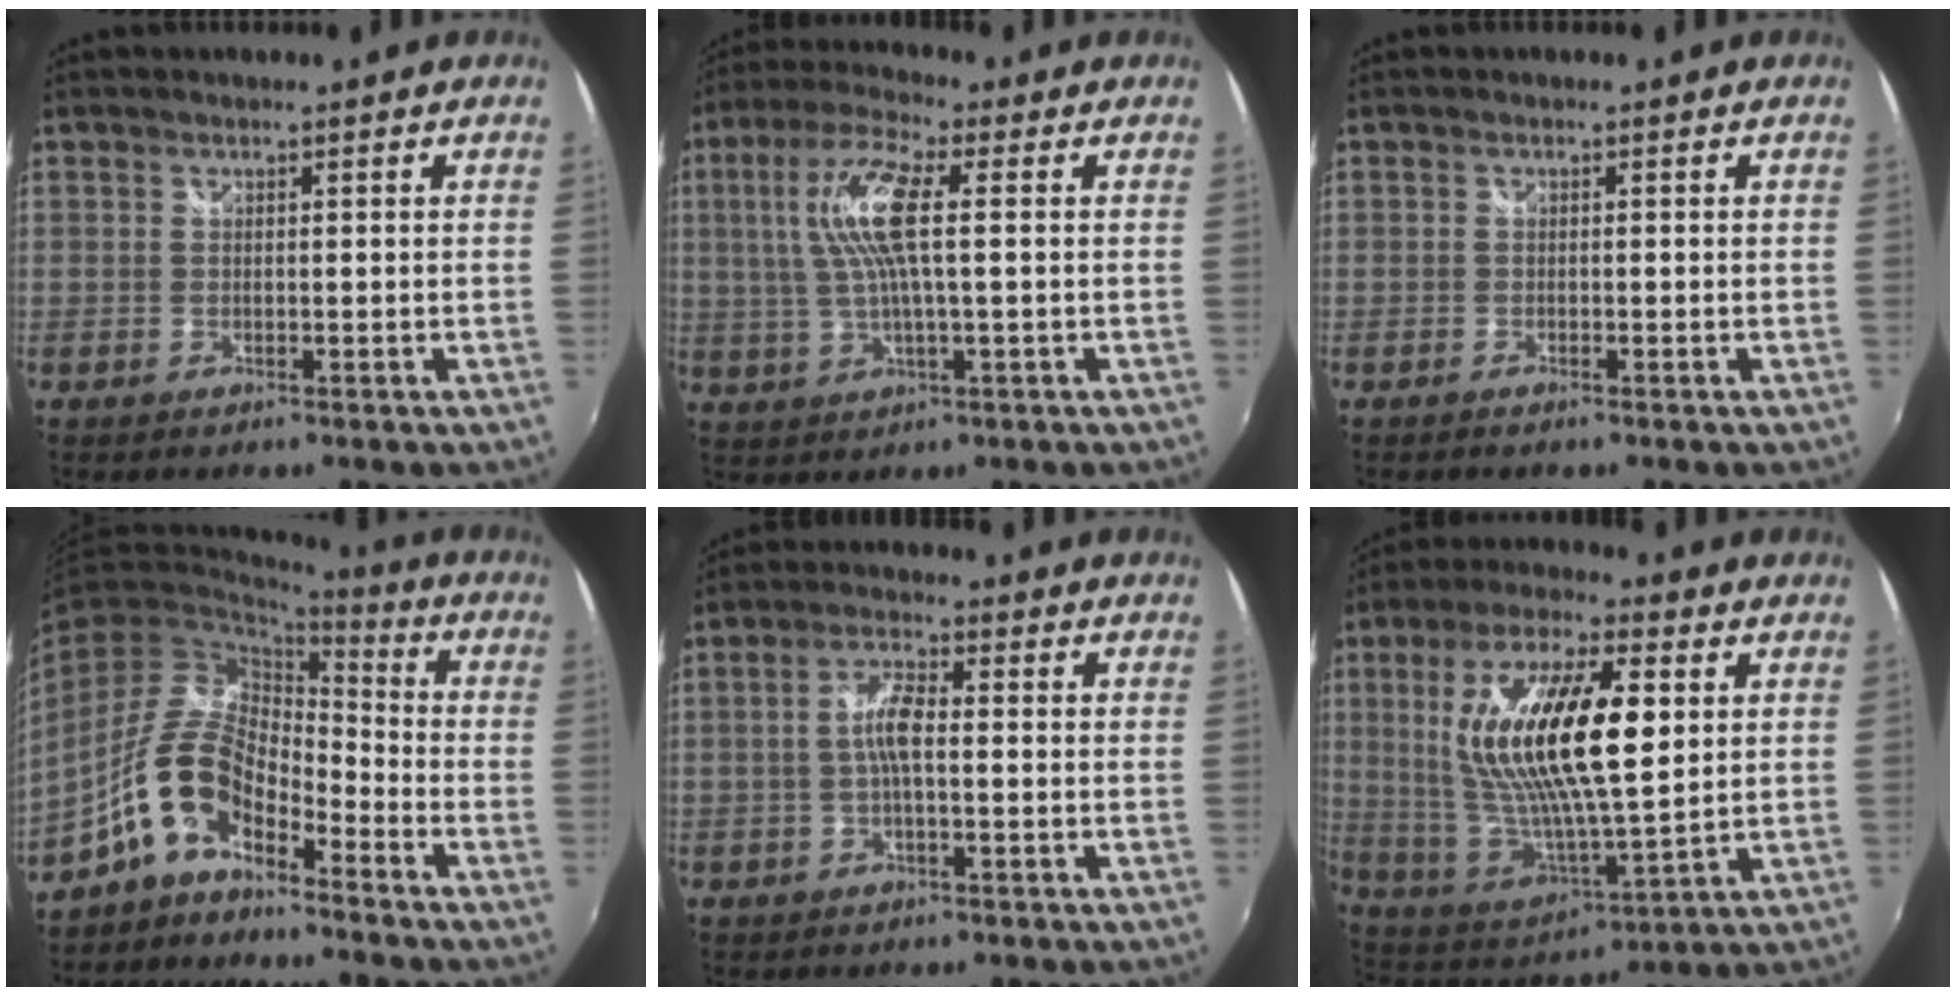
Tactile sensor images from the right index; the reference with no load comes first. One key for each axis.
{"total": 11.2, "fx": 1.9, "fy": 2.2, "fz": 10.8, "tx": -0.209, "ty": 0.010, "tz": 0.035}
{"total": 0.6, "fx": -0.6, "fy": 0.2, "fz": 0.3, "tx": -0.006, "ty": -0.002, "tz": -0.012}
{"total": 10.8, "fx": -6.9, "fy": 4.8, "fz": 6.8, "tx": -0.142, "ty": 0.014, "tz": -0.138}
{"total": 4.8, "fx": -0.6, "fy": 1.2, "fz": 4.6, "tx": -0.093, "ty": 0.010, "tz": -0.011}
{"total": 21.2, "fx": 4.9, "fy": 6.5, "fz": 19.6, "tx": -0.371, "ty": 0.004, "tz": 0.097}